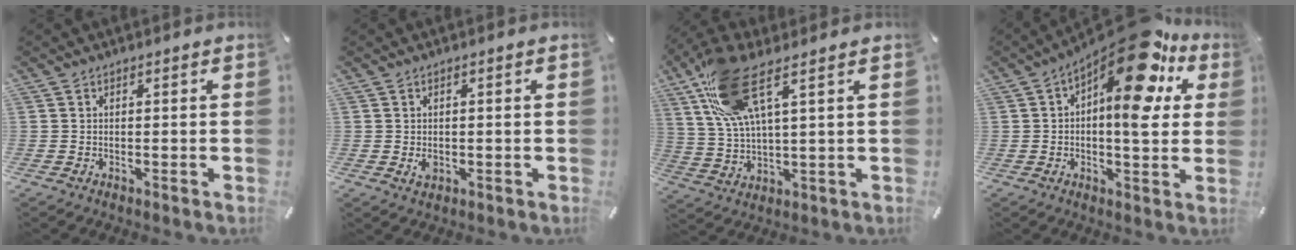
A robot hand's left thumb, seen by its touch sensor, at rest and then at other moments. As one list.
[{"total": 2.1, "force": [-0.3, 1.5, 1.4], "torque": [-0.027, 0.002, -0.005]}, {"total": 14.2, "force": [7.2, 4.9, 11.2], "torque": [-0.240, -0.006, 0.133]}, {"total": 19.7, "force": [9.2, 7.5, 15.7], "torque": [-0.217, -0.067, 0.145]}]